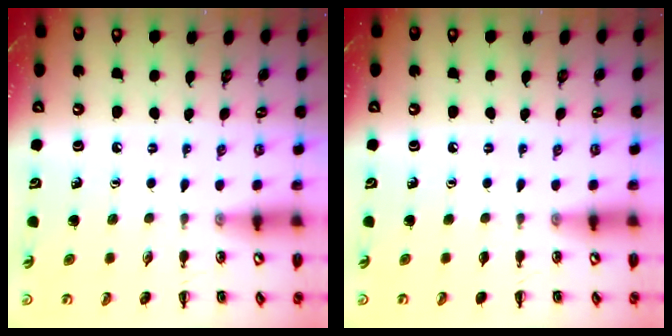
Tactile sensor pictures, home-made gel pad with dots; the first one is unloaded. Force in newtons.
{"total": 0.0}